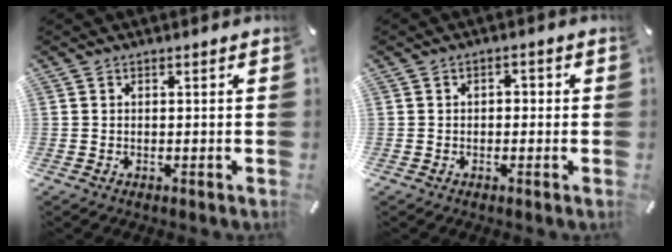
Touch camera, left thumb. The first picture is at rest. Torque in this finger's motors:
{"motor_torque": [0.50, 0.45, 0.43, 0.05, -0.06]}